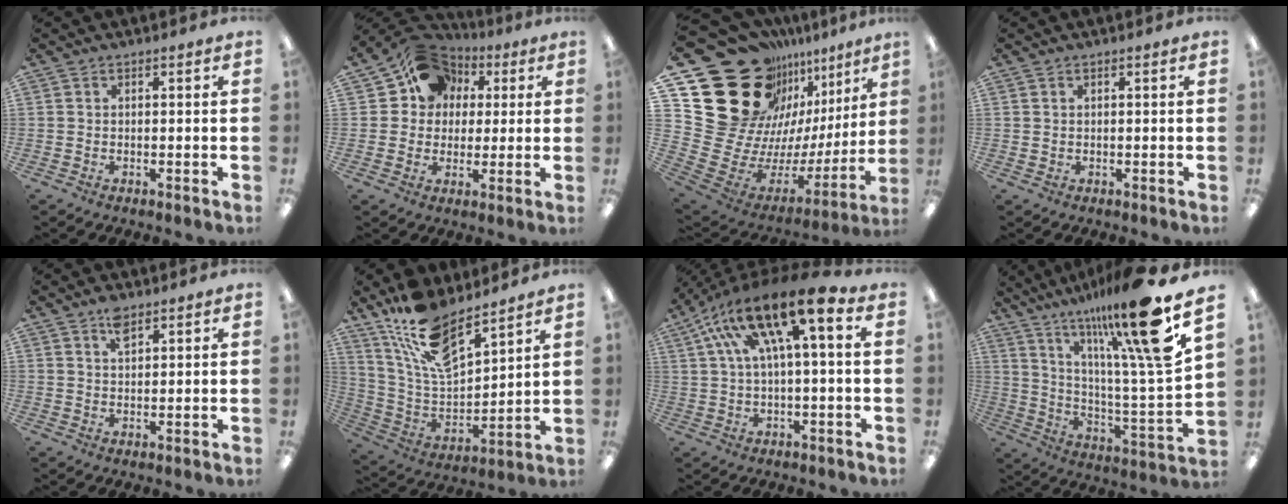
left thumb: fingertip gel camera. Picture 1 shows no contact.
{"total": 12.4, "force": [5.2, 10.7, 3.4], "torque": [-0.059, -0.030, 0.099]}
{"total": 29.5, "force": [15.5, 20.7, 14.3], "torque": [-0.214, -0.151, 0.353]}
{"total": 0.6, "force": [0.5, 0.3, 0.2], "torque": [-0.004, 0.003, 0.008]}
{"total": 3.6, "force": [2.5, 1.5, 2.2], "torque": [-0.040, -0.002, 0.043]}
{"total": 15.9, "force": [12.1, 5.6, 8.7], "torque": [-0.180, -0.071, 0.218]}
{"total": 18.0, "force": [7.4, 5.3, 15.5], "torque": [-0.289, -0.030, 0.115]}
{"total": 22.0, "force": [15.6, 1.8, 15.4], "torque": [-0.260, -0.099, 0.237]}